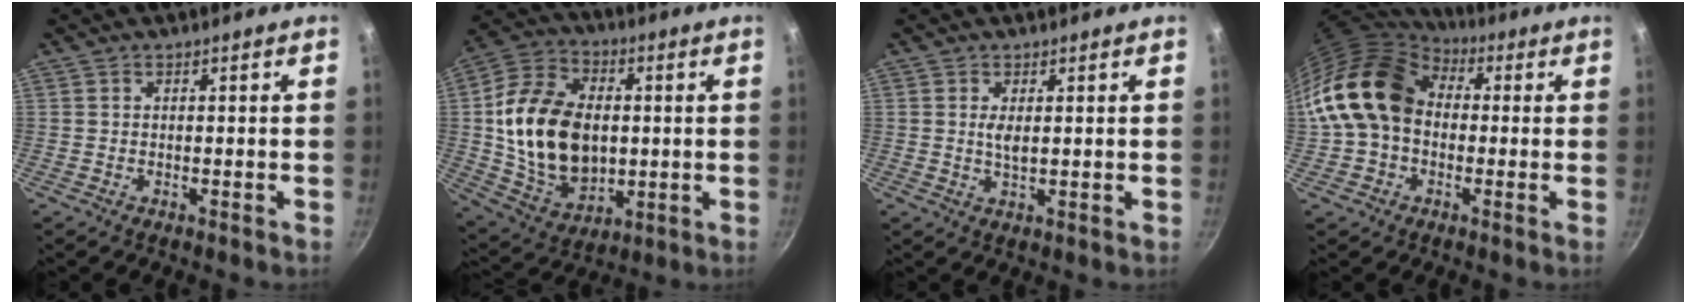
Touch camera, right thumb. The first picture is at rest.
{"total": 21.1, "force": [0.9, 14.6, 15.3], "torque": [-0.258, 0.003, 0.020]}
{"total": 2.5, "force": [0.6, 1.0, 2.2], "torque": [-0.041, -0.004, 0.013]}
{"total": 16.1, "force": [1.5, 12.2, 10.4], "torque": [-0.168, 0.030, 0.016]}